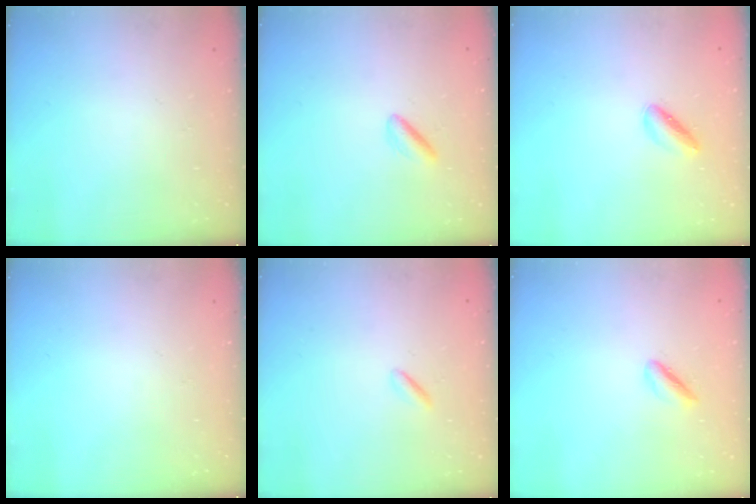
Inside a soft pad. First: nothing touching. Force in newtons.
{"total": 2.4, "press": 2.2, "slide": 0.8}
{"total": 2.5, "press": 2.4, "slide": 0.3}
{"total": 0.0}
{"total": 0.0}
{"total": 1.8, "press": 1.8, "slide": 0.4}